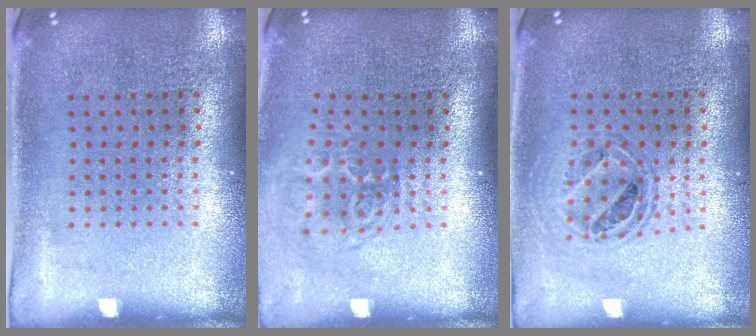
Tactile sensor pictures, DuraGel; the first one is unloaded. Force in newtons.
{"total": 1.7, "press": 1.1, "slide": 1.2}
{"total": 0.8, "press": 0.8, "slide": 0.0}